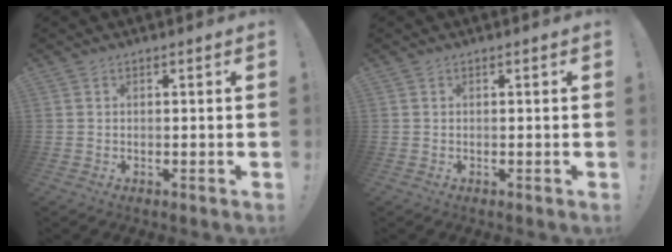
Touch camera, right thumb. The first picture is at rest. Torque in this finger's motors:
{"motor_torque": [0.00, 0.00, 0.00, 0.00, 0.00]}